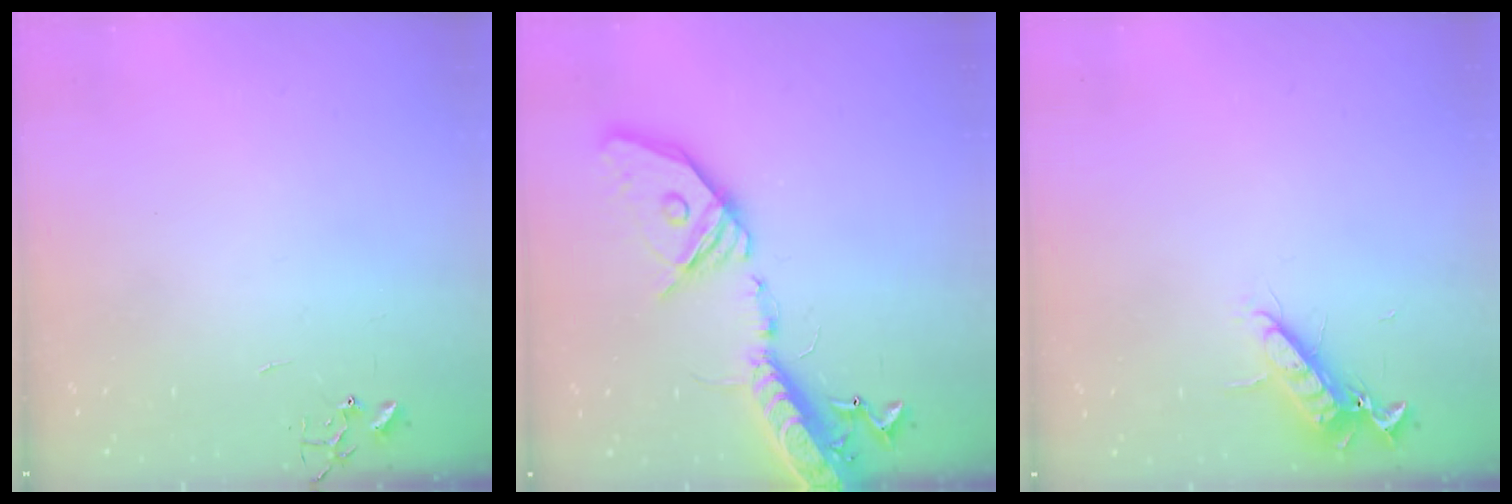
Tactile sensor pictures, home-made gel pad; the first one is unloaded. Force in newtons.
{"total": 25.2, "press": 24.7, "slide": 4.9}
{"total": 11.1, "press": 11.1, "slide": 1.3}